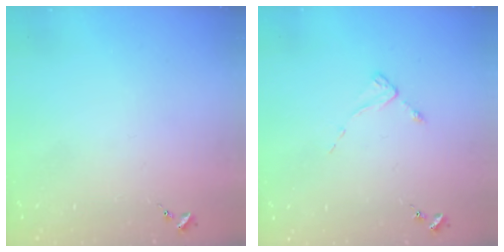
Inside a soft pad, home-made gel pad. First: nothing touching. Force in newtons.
{"total": 2.1, "press": 2.0, "slide": 0.4}